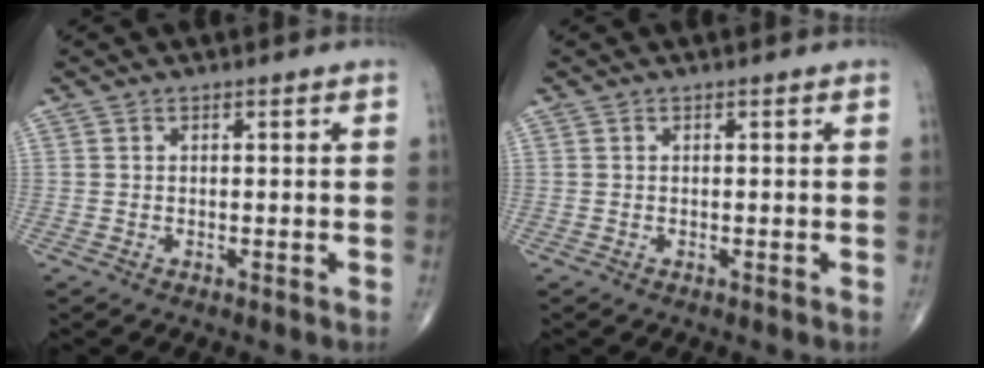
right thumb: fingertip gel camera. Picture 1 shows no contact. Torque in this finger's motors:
{"motor_torque": [0.01, 0.01, -0.06, -0.03, -0.01]}